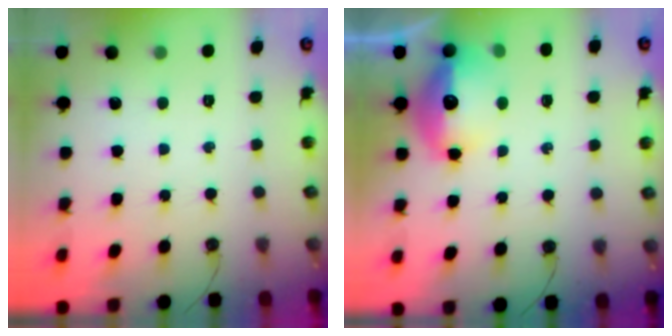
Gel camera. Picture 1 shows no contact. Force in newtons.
{"total": 13.3, "press": 13.3, "slide": 1.5}